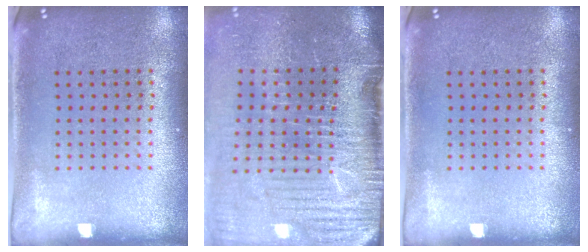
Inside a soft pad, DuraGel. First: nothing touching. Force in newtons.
{"total": 5.1, "press": 4.2, "slide": 2.9}
{"total": 0.0}